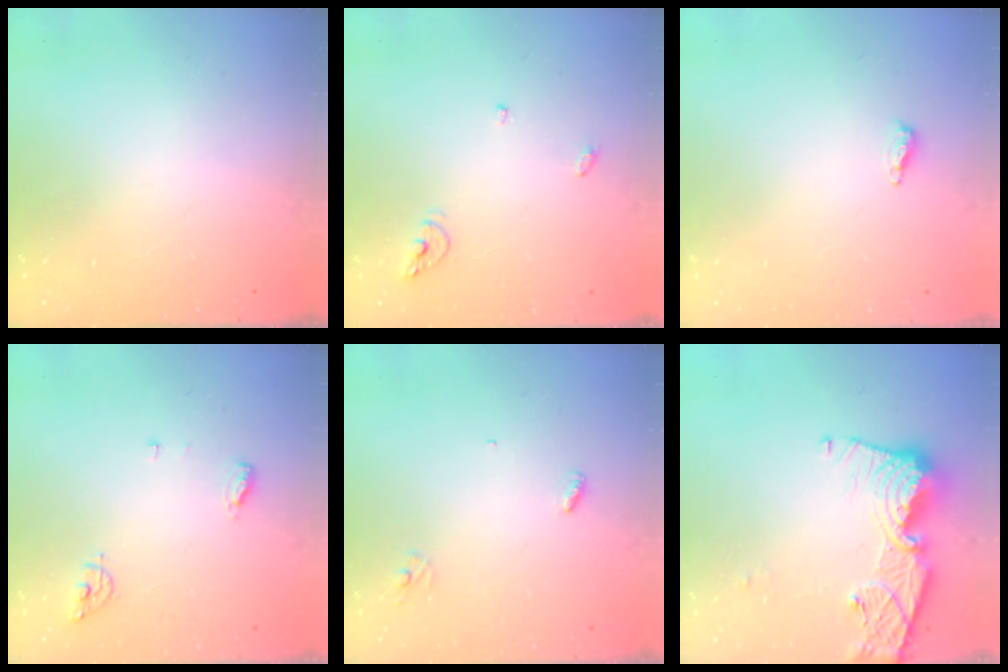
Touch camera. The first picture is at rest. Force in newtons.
{"total": 5.8, "press": 5.8, "slide": 0.2}
{"total": 5.2, "press": 5.0, "slide": 1.4}
{"total": 5.5, "press": 5.5, "slide": 0.5}
{"total": 2.7, "press": 2.7, "slide": 0.2}
{"total": 14.7, "press": 14.7, "slide": 1.3}